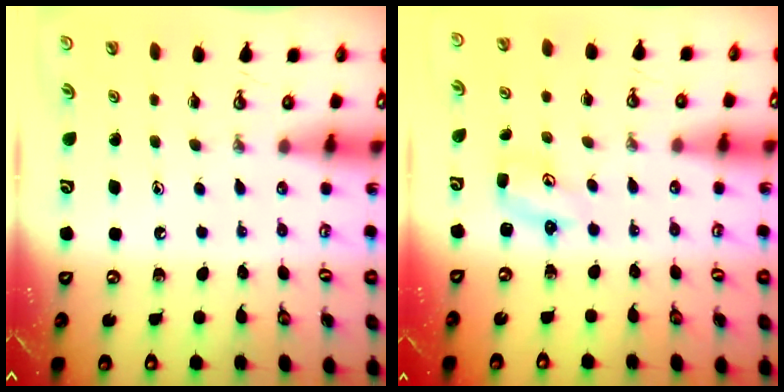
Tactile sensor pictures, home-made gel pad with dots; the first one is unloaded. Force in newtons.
{"total": 2.8, "press": 2.8, "slide": 0.3}